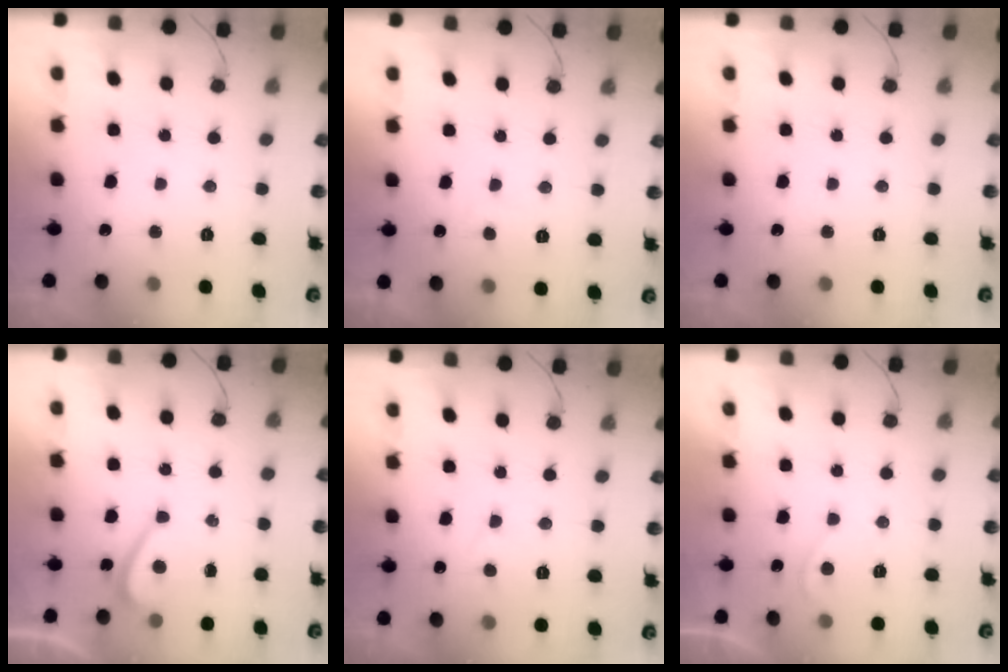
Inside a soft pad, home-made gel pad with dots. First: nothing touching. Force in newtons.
{"total": 2.0, "press": 1.9, "slide": 0.6}
{"total": 0.0}
{"total": 3.5, "press": 3.5, "slide": 0.4}
{"total": 3.0, "press": 3.0, "slide": 0.2}
{"total": 1.2, "press": 1.0, "slide": 0.6}